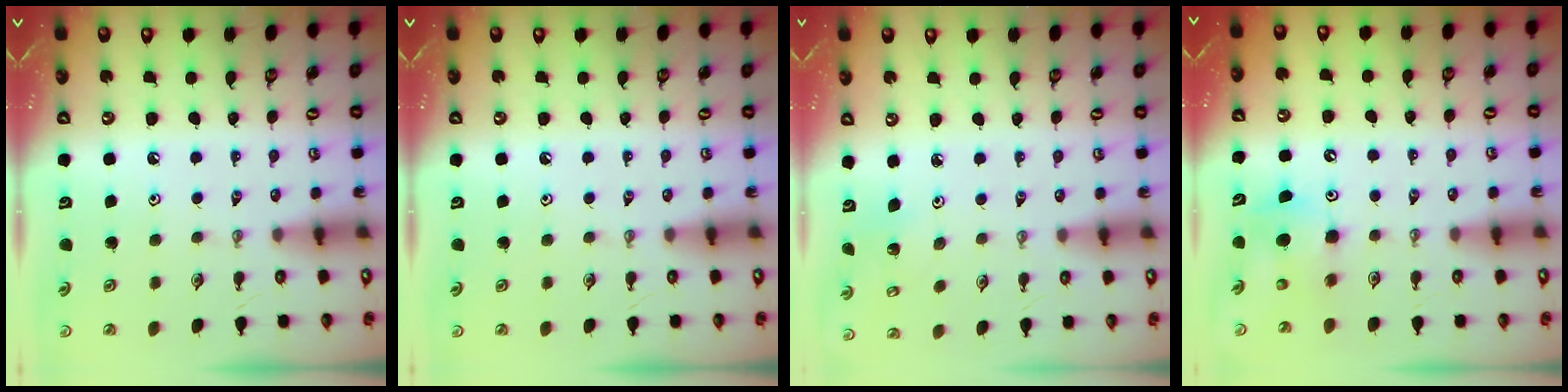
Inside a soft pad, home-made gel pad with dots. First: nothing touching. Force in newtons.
{"total": 0.0}
{"total": 1.9, "press": 1.9, "slide": 0.1}
{"total": 8.1, "press": 8.0, "slide": 0.8}